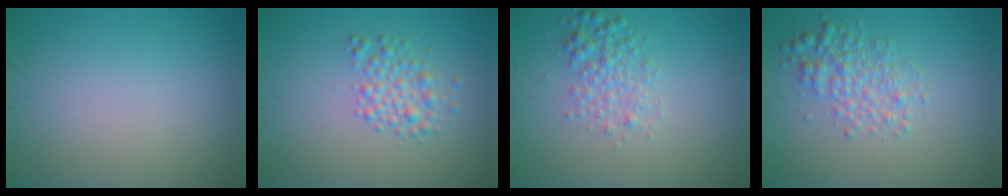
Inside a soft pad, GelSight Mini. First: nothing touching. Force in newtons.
{"total": 2.7, "press": 2.7, "slide": 0.1}
{"total": 2.5, "press": 2.5, "slide": 0.0}
{"total": 2.9, "press": 2.9, "slide": 0.0}